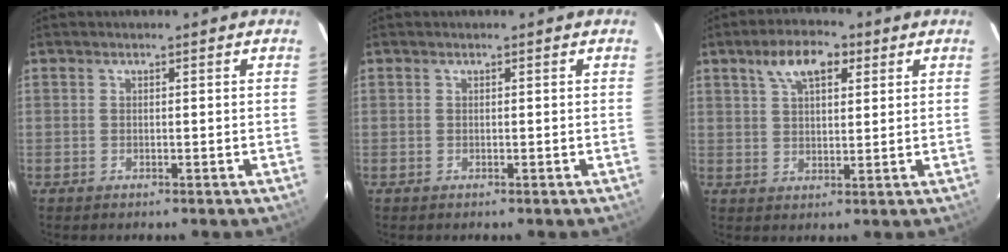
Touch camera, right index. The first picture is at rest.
{"total": 0.0}
{"total": 7.6, "force": [3.9, 3.7, 5.4], "torque": [-0.100, 0.022, 0.067]}